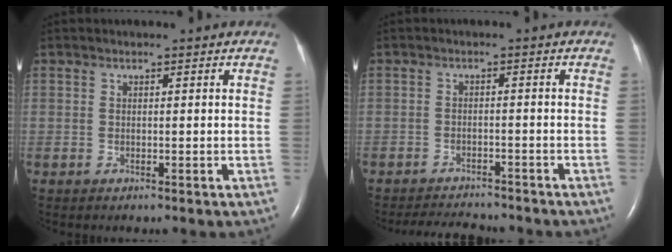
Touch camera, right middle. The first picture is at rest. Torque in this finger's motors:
{"motor_torque": [0.06, -0.03, 0.10, 0.04]}